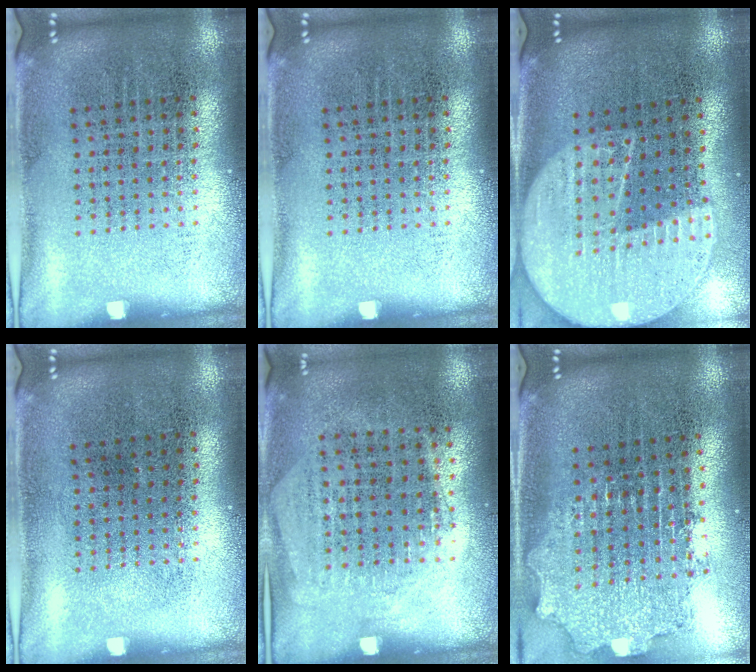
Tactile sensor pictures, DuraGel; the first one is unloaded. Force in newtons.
{"total": 0.0}
{"total": 2.3, "press": 2.0, "slide": 1.1}
{"total": 0.0}
{"total": 1.3, "press": 1.1, "slide": 0.6}
{"total": 2.1, "press": 1.6, "slide": 1.3}